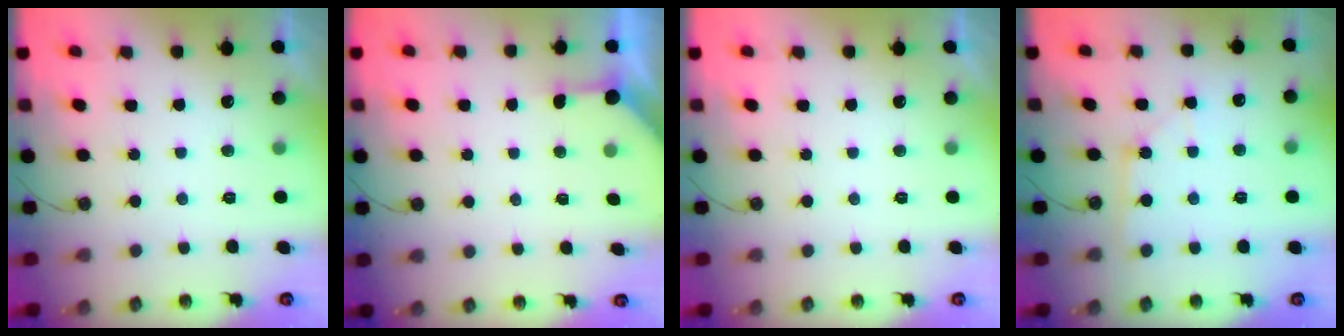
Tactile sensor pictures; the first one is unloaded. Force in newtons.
{"total": 2.9, "press": 2.8, "slide": 0.3}
{"total": 0.0}
{"total": 2.0, "press": 2.0, "slide": 0.3}